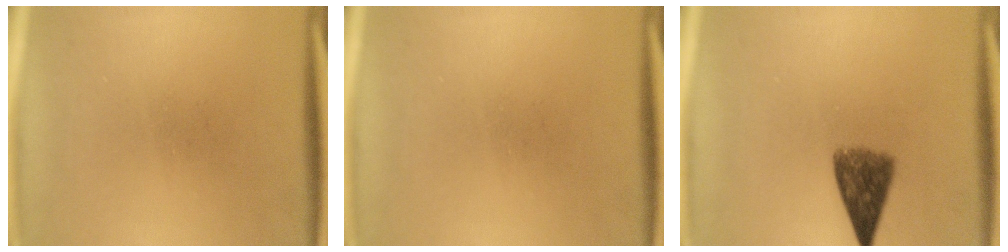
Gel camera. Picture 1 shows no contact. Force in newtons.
{"total": 0.0}
{"total": 6.1}